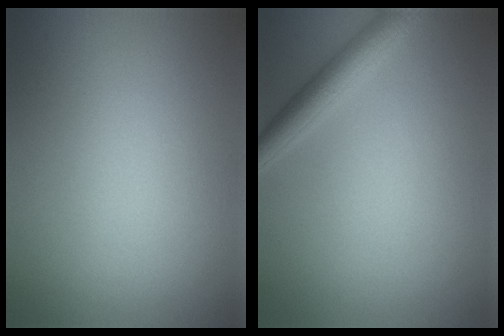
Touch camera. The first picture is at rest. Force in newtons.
{"total": 3.0, "press": 3.0, "slide": 0.1}